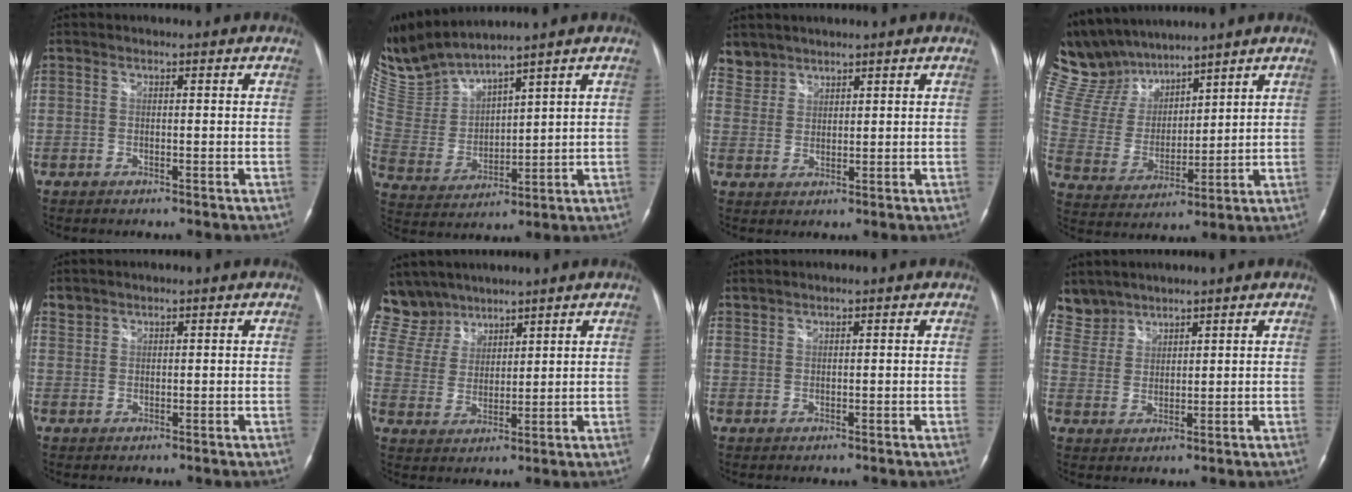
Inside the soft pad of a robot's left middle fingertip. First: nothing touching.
{"total": 10.0, "force": [9.6, 0.1, 2.9], "torque": [-0.087, 0.002, 0.209]}
{"total": 3.7, "force": [3.2, 1.7, -0.5], "torque": [0.018, 0.009, 0.066]}
{"total": 14.1, "force": [12.8, 4.5, 4.0], "torque": [-0.098, 0.022, 0.260]}
{"total": 1.5, "force": [1.3, 0.7, -0.2], "torque": [0.007, 0.008, 0.023]}
{"total": 10.2, "force": [8.8, 5.1, 0.7], "torque": [-0.029, 0.017, 0.190]}
{"total": 1.3, "force": [1.3, 0.0, 0.1], "torque": [-0.010, 0.011, 0.033]}
{"total": 6.0, "force": [5.4, 2.6, -0.3], "torque": [0.005, 0.008, 0.118]}